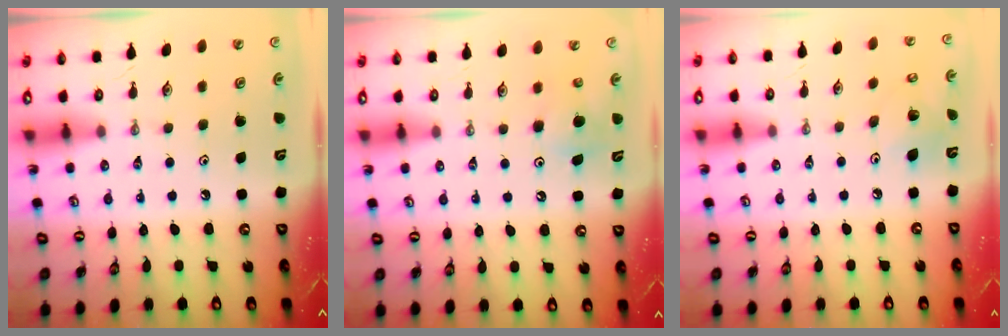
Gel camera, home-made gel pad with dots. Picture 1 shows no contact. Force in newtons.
{"total": 5.4, "press": 5.4, "slide": 0.2}
{"total": 7.9, "press": 7.8, "slide": 1.4}